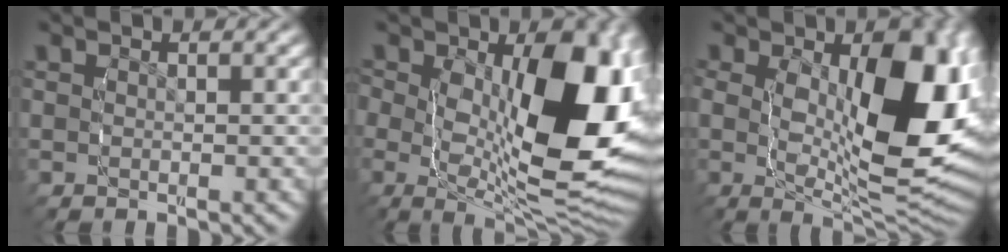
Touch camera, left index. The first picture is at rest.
{"total": 12.8, "force": [-0.7, 6.5, 11.0], "torque": [-0.181, -0.040, 0.007]}
{"total": 12.4, "force": [0.5, 6.0, 10.9], "torque": [-0.170, -0.028, 0.024]}